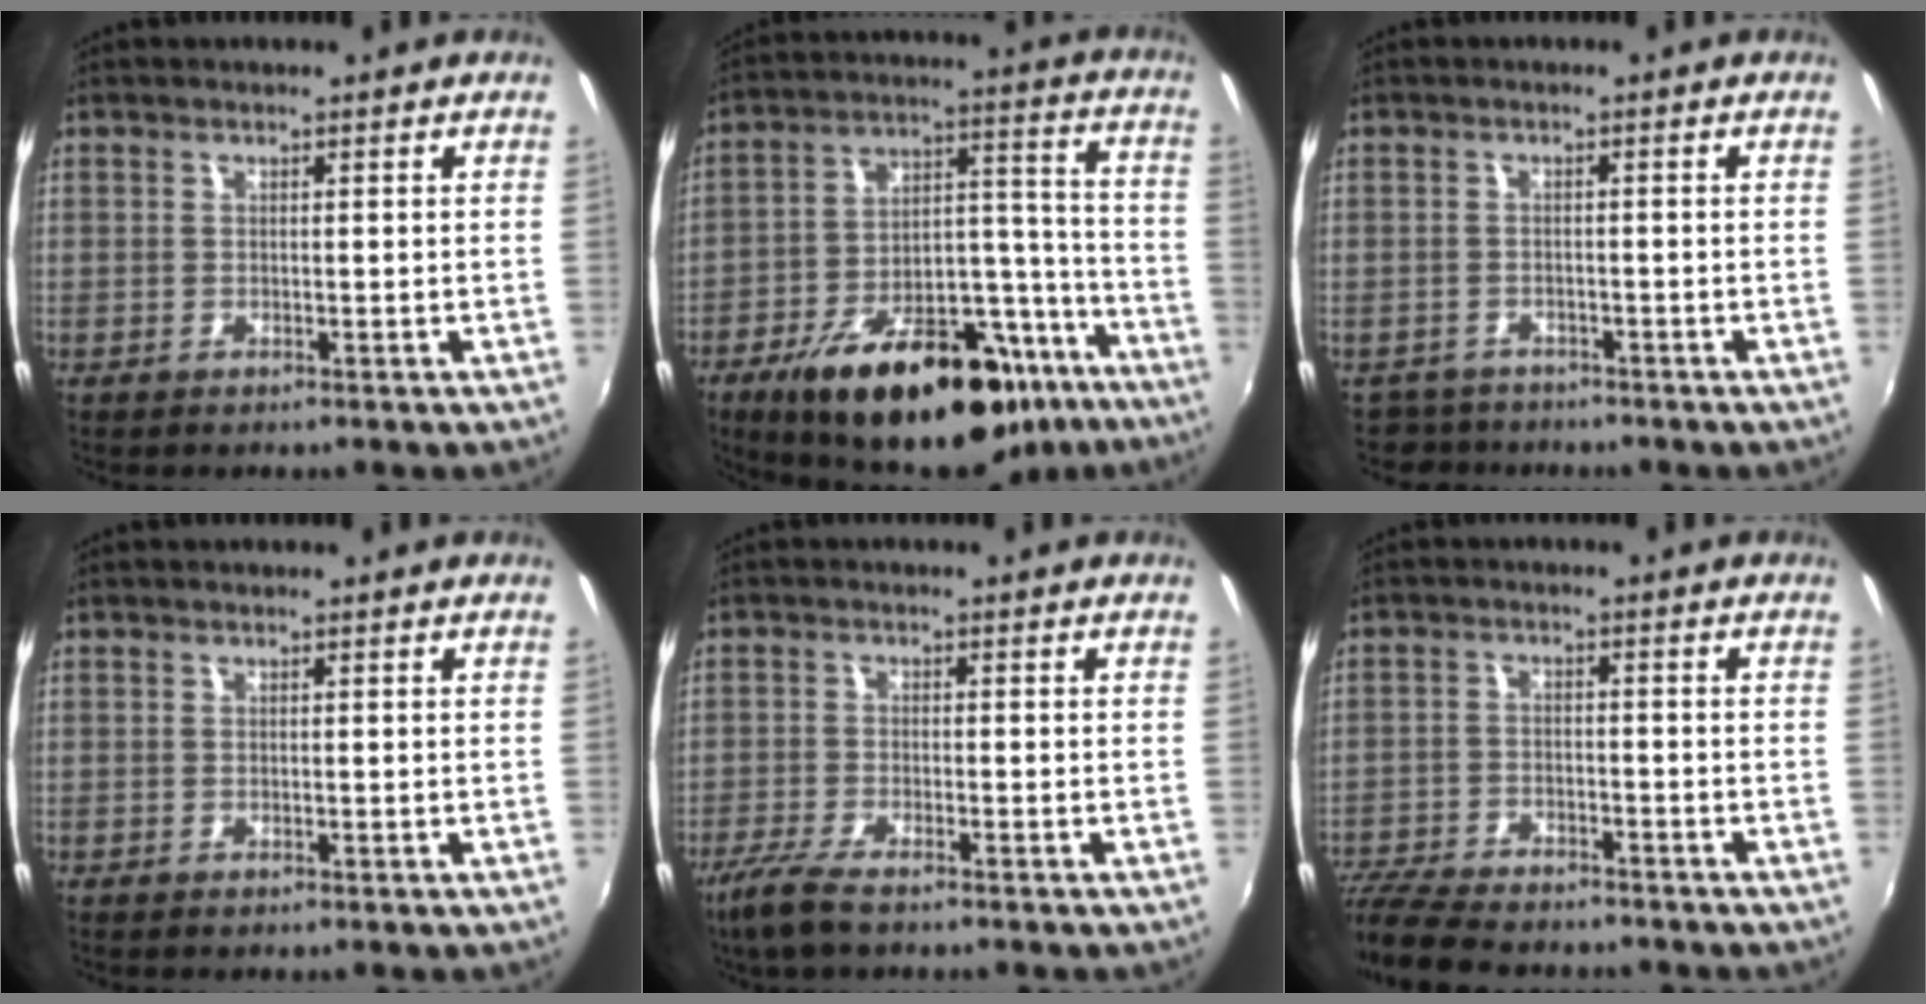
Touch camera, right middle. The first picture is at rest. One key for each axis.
{"total": 28.1, "fx": -18.7, "fy": 11.6, "fz": 17.4, "tx": -0.269, "ty": 0.023, "tz": -0.262}
{"total": 3.8, "fx": -3.2, "fy": 1.9, "fz": -0.1, "tx": -0.014, "ty": -0.006, "tz": -0.057}
{"total": 0.0}
{"total": 6.2, "fx": -4.6, "fy": 1.2, "fz": 3.9, "tx": -0.105, "ty": -0.019, "tz": -0.093}
{"total": 13.3, "fx": -11.5, "fy": 3.8, "fz": 5.6, "tx": -0.143, "ty": -0.028, "tz": -0.200}